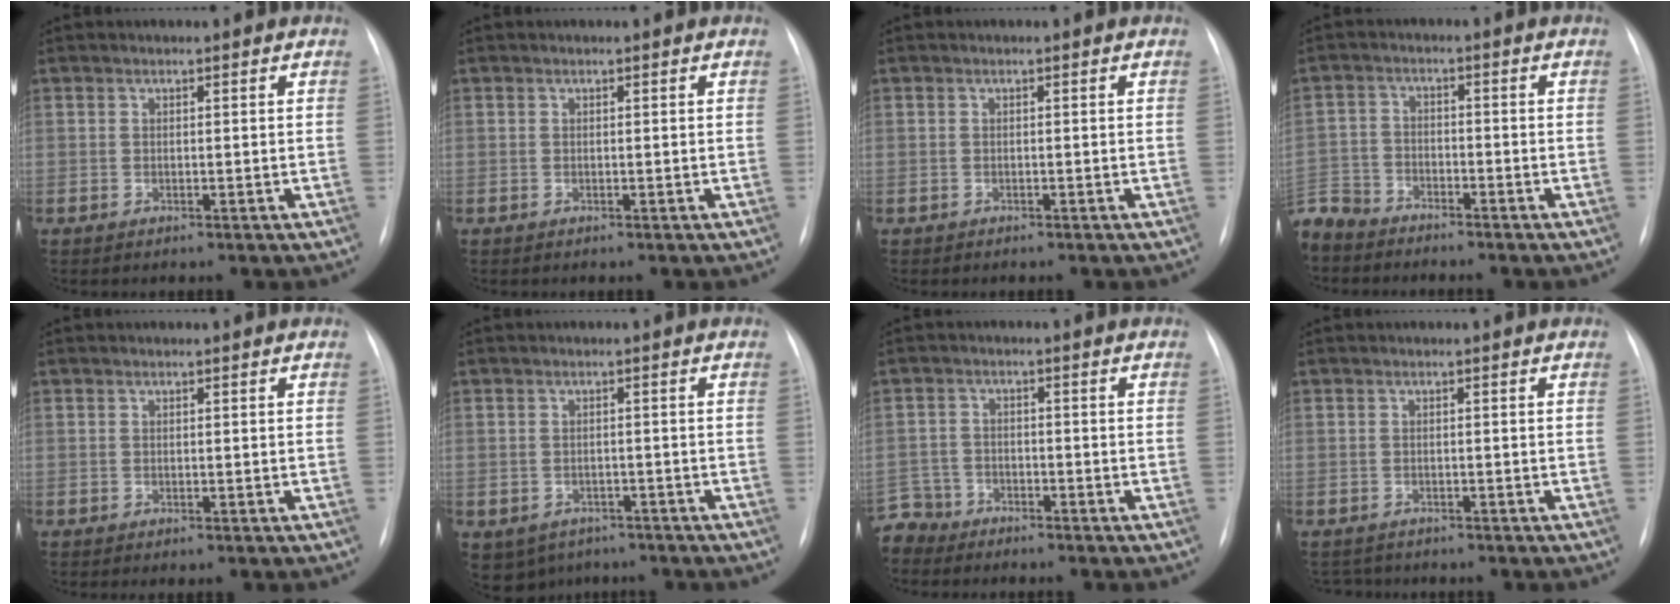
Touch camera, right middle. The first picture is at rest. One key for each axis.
{"total": 0.0}
{"total": 0.0}
{"total": 7.2, "fx": -6.7, "fy": 2.5, "fz": 0.7, "tx": -0.015, "ty": -0.007, "tz": -0.131}
{"total": 0.0}
{"total": 6.8, "fx": -4.4, "fy": 5.0, "fz": 1.3, "tx": -0.027, "ty": 0.006, "tz": -0.053}
{"total": 5.1, "fx": -4.6, "fy": 1.9, "fz": -1.0, "tx": 0.025, "ty": -0.003, "tz": -0.091}
{"total": 2.0, "fx": -1.8, "fy": 0.7, "fz": -0.3, "tx": 0.005, "ty": -0.005, "tz": -0.028}